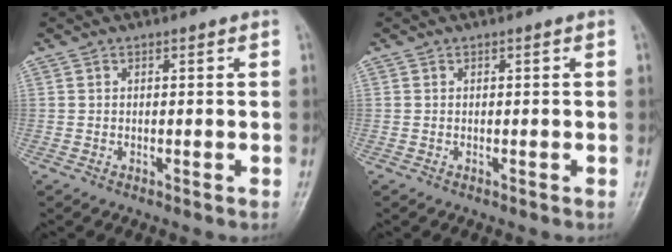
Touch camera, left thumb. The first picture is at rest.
{"total": 0.0}